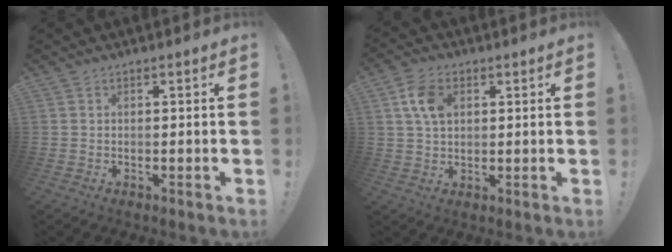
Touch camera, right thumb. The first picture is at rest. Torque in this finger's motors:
{"motor_torque": [-0.08, 0.20, 0.81, -0.13, 0.23]}